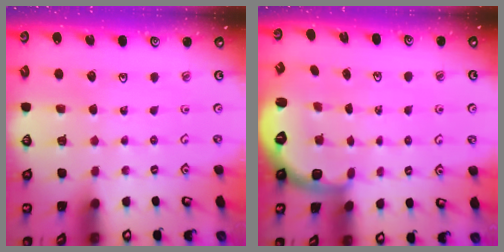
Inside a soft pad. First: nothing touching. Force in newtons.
{"total": 2.6, "press": 1.5, "slide": 2.1}